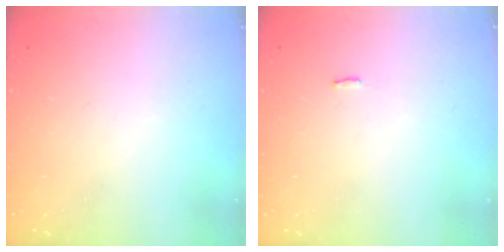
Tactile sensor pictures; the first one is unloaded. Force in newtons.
{"total": 2.5, "press": 2.5, "slide": 0.1}